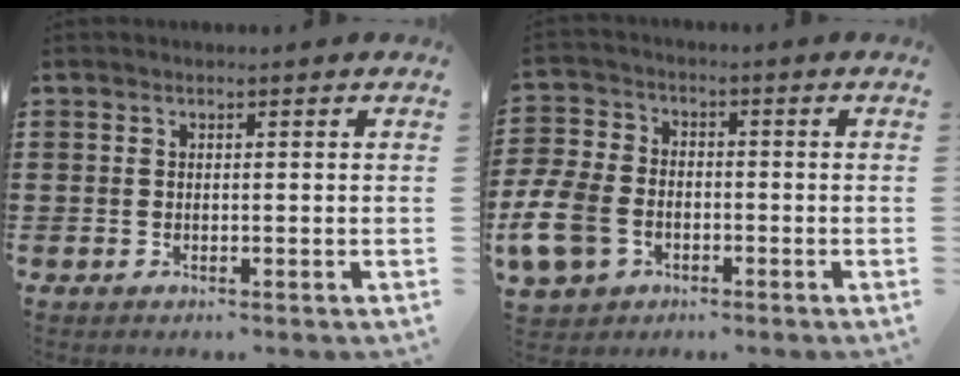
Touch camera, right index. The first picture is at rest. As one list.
[{"total": 8.6, "force": [-3.7, 5.8, 5.1], "torque": [-0.151, 0.001, -0.077]}]